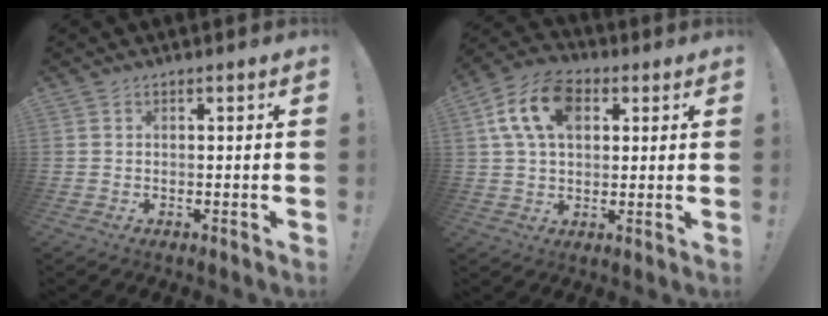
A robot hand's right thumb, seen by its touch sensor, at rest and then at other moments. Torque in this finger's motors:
{"motor_torque": [1.39, 2.53, 0.33, -0.01, 0.07]}